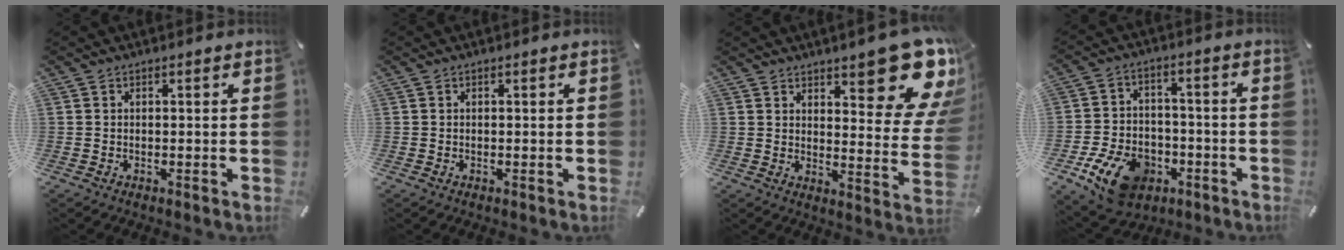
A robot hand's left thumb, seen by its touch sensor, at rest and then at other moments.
{"total": 0.0}
{"total": 17.6, "force": [11.2, 6.6, 11.9], "torque": [-0.128, -0.099, 0.184]}
{"total": 13.8, "force": [-7.0, 9.3, 7.4], "torque": [-0.127, 0.046, -0.118]}